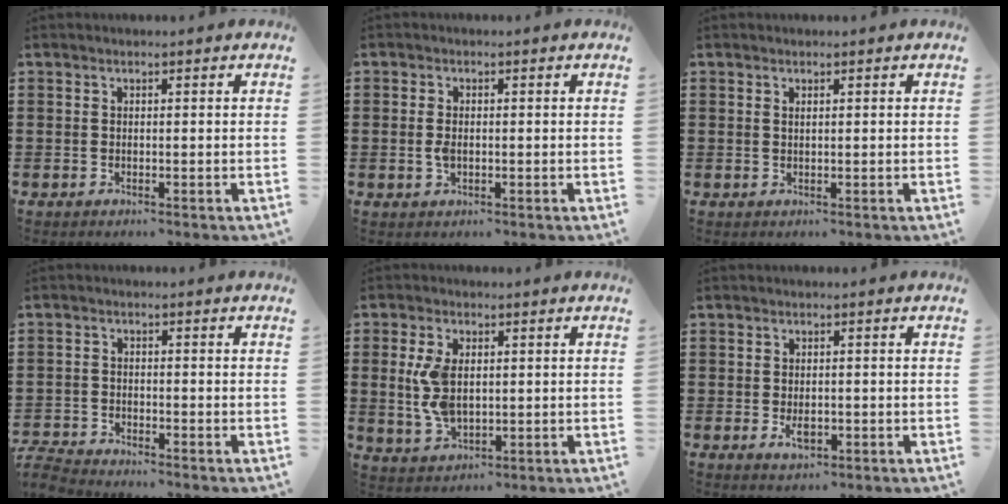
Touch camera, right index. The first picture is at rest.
{"total": 2.1, "force": [-0.2, 1.2, 1.7], "torque": [-0.041, 0.001, -0.006]}
{"total": 0.5, "force": [0.3, 0.2, 0.4], "torque": [-0.009, 0.001, 0.006]}
{"total": 3.2, "force": [-3.2, 0.1, 0.3], "torque": [-0.016, -0.003, -0.069]}
{"total": 7.0, "force": [0.7, 4.1, 5.7], "torque": [-0.134, 0.006, 0.009]}
{"total": 2.6, "force": [-0.5, 1.3, 2.1], "torque": [-0.032, -0.004, -0.010]}